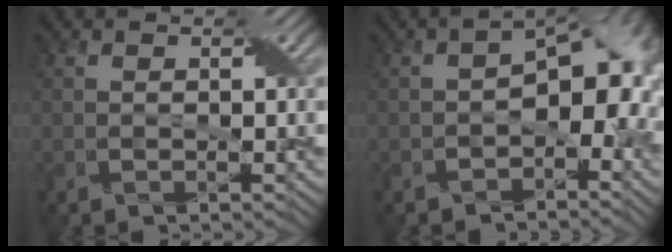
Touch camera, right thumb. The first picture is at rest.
{"total": 9.3, "force": [-2.4, 5.4, 7.2], "torque": [-0.075, -0.014, -0.043]}